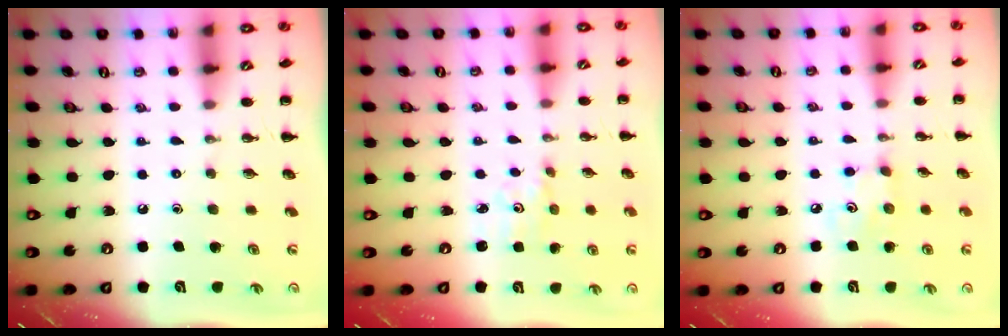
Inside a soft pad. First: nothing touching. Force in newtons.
{"total": 2.1, "press": 2.0, "slide": 0.6}
{"total": 3.1, "press": 3.0, "slide": 0.6}